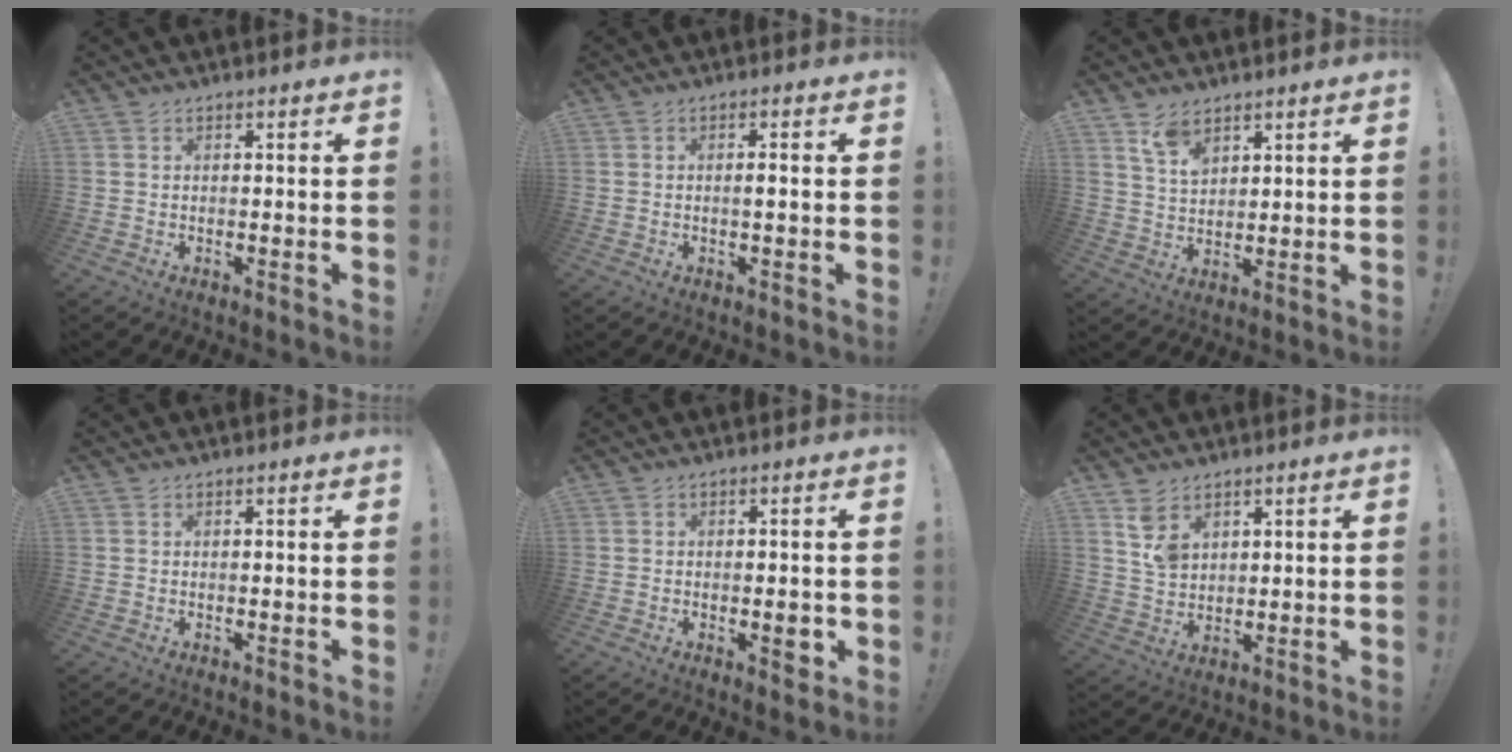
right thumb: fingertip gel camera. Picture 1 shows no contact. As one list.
[{"total": 1.8, "force": [-0.3, 0.2, 1.8], "torque": [-0.023, -0.002, -0.010]}, {"total": 7.4, "force": [5.4, 3.6, 3.5], "torque": [-0.068, -0.022, 0.103]}, {"total": 0.0}, {"total": 3.2, "force": [-0.7, 1.3, 2.9], "torque": [-0.032, 0.003, -0.011]}, {"total": 6.6, "force": [4.0, 4.4, 2.8], "torque": [-0.043, -0.020, 0.077]}]